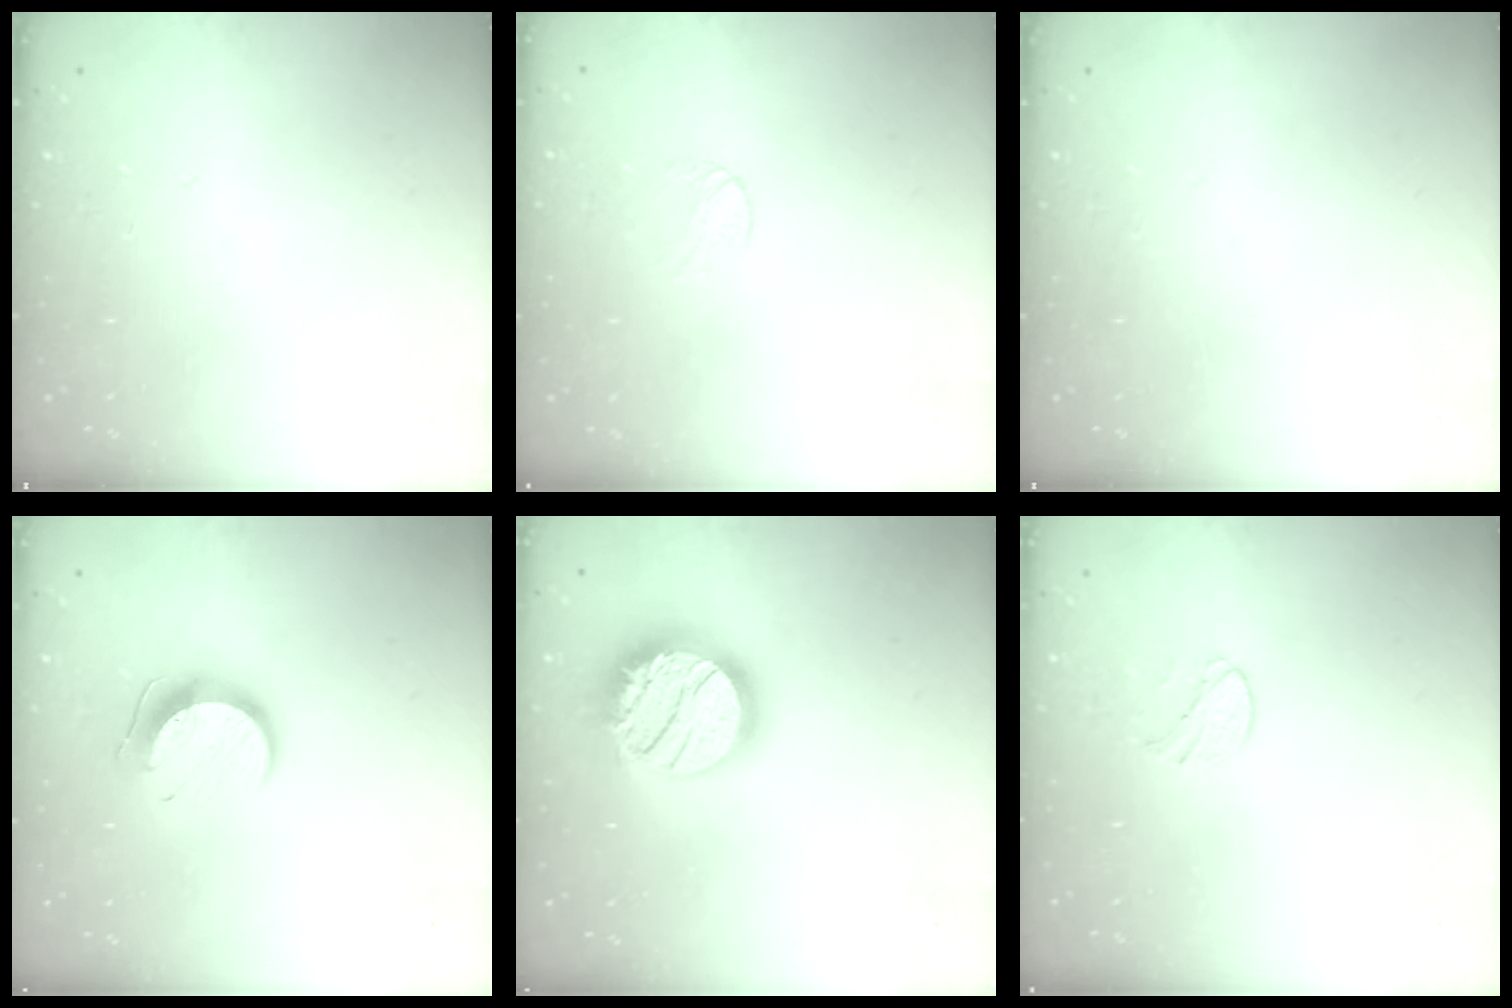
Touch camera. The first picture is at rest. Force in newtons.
{"total": 3.2, "press": 3.2, "slide": 0.3}
{"total": 0.0}
{"total": 9.6, "press": 9.6, "slide": 0.3}
{"total": 22.2, "press": 22.2, "slide": 1.4}
{"total": 6.2, "press": 6.2, "slide": 0.6}